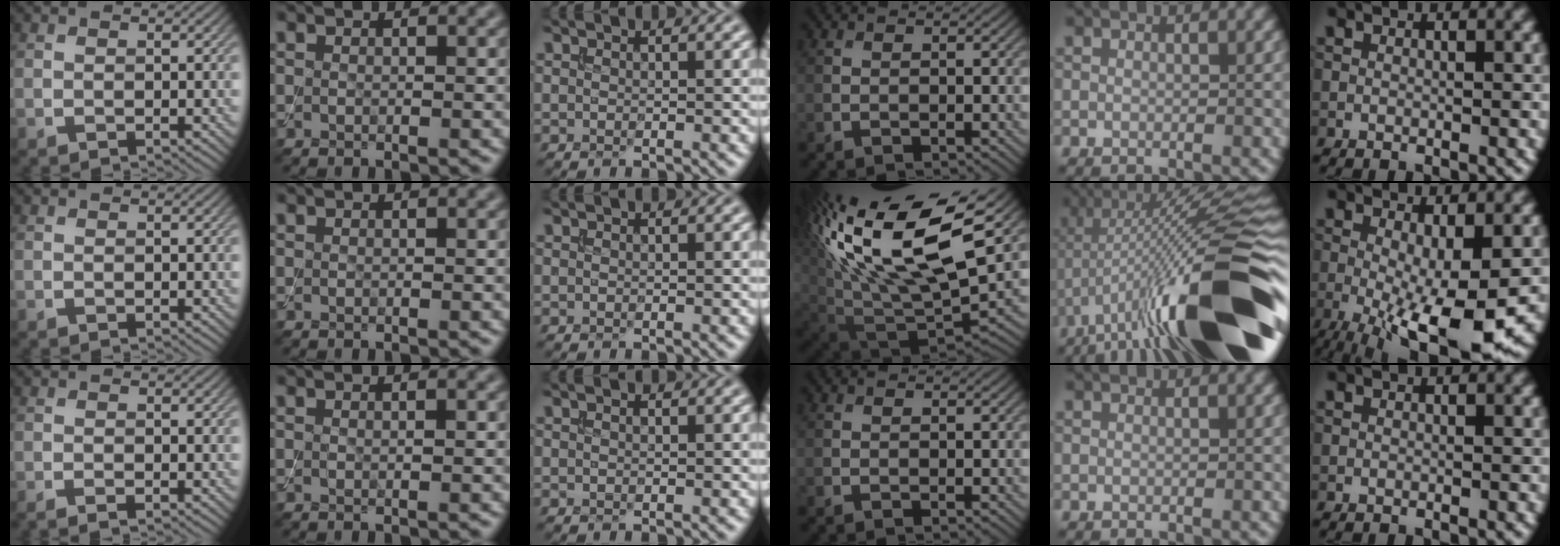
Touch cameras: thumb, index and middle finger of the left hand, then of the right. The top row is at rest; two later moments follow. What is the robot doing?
{"motion": "assemble", "object": "toy tower of hanoi"}